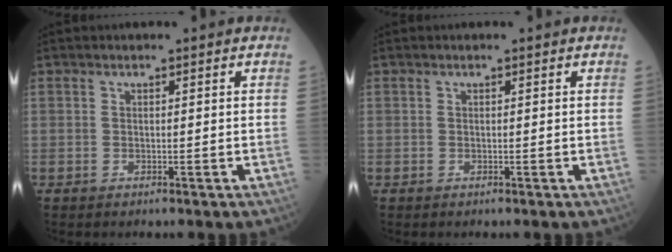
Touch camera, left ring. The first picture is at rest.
{"total": 0.0}